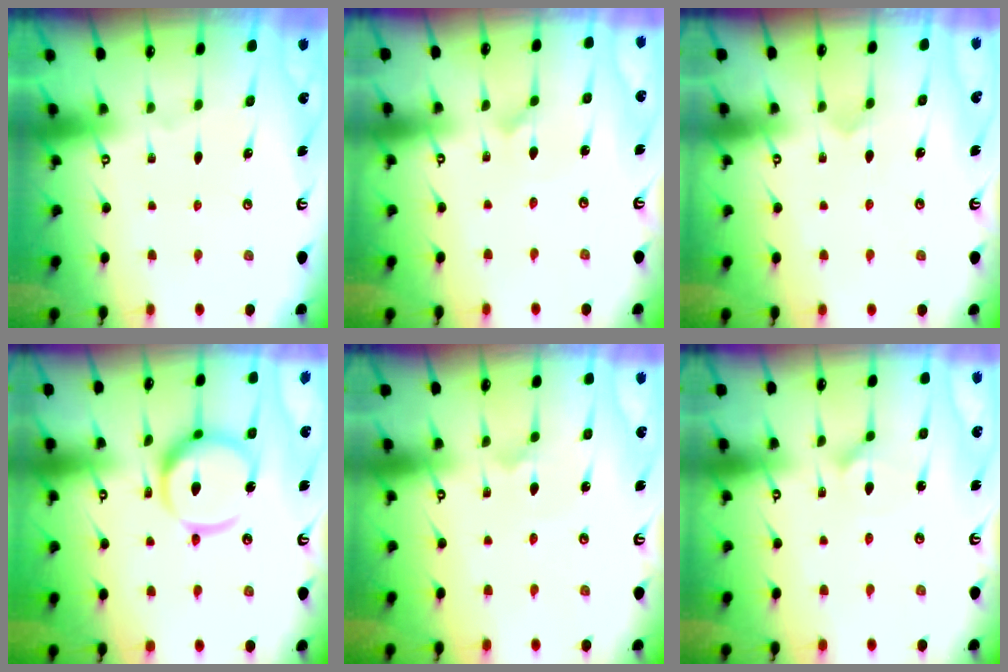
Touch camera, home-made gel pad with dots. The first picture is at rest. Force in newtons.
{"total": 2.2, "press": 2.2, "slide": 0.2}
{"total": 2.8, "press": 2.8, "slide": 0.3}
{"total": 14.2, "press": 14.1, "slide": 1.5}
{"total": 2.9, "press": 2.9, "slide": 0.1}
{"total": 3.6, "press": 3.6, "slide": 0.3}